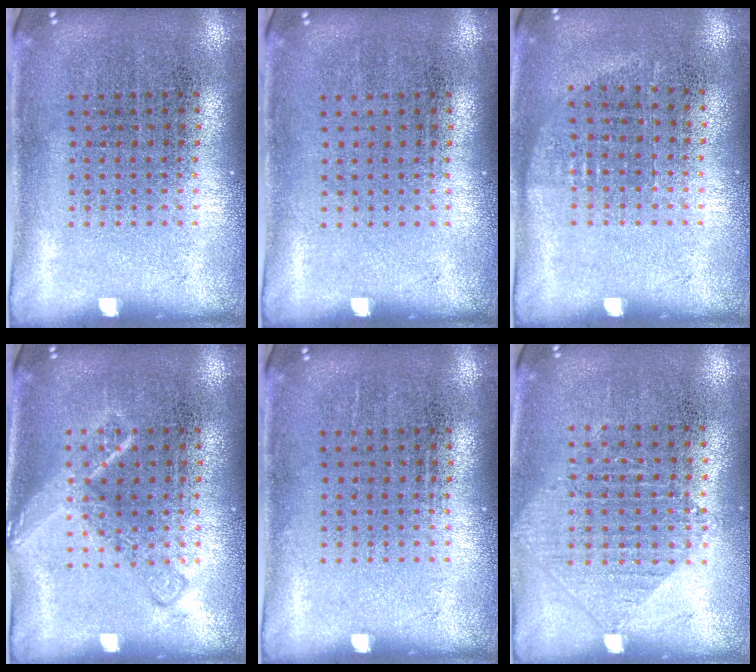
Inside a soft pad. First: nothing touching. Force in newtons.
{"total": 0.0}
{"total": 0.6, "press": 0.6, "slide": 0.3}
{"total": 2.3, "press": 2.3, "slide": 0.4}
{"total": 0.0}
{"total": 0.9, "press": 0.9, "slide": 0.2}